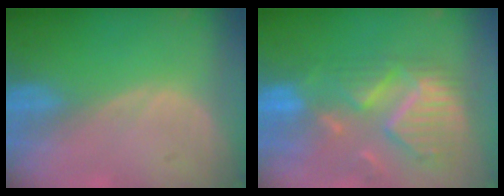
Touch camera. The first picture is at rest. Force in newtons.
{"total": 11.8, "press": 10.4, "slide": 5.5}